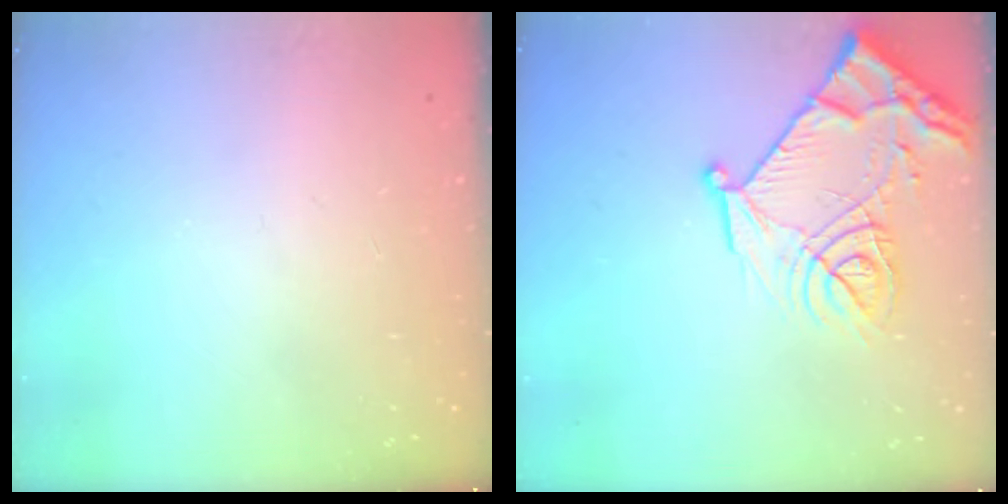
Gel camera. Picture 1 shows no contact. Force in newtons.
{"total": 16.3, "press": 16.3, "slide": 1.8}